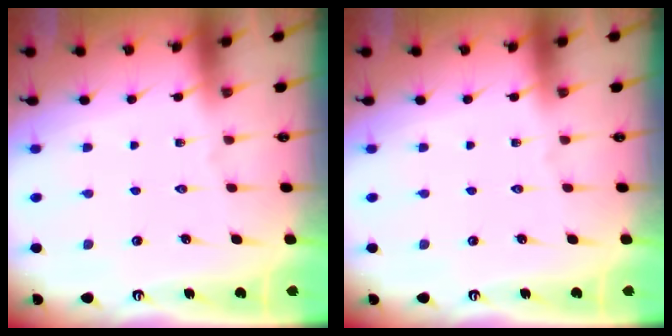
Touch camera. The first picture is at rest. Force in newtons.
{"total": 0.0}